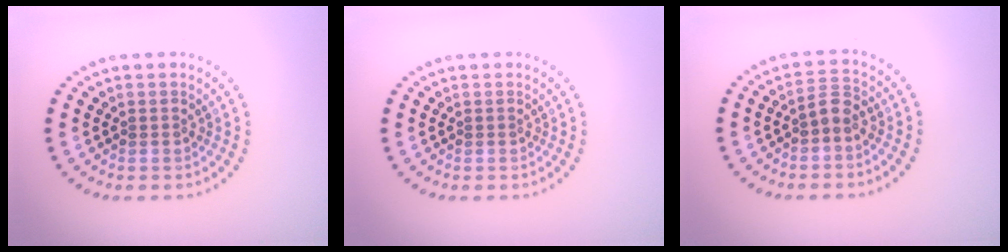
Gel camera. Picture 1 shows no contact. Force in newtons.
{"total": 0.0}
{"total": 1.7, "press": 1.4, "slide": 0.9}